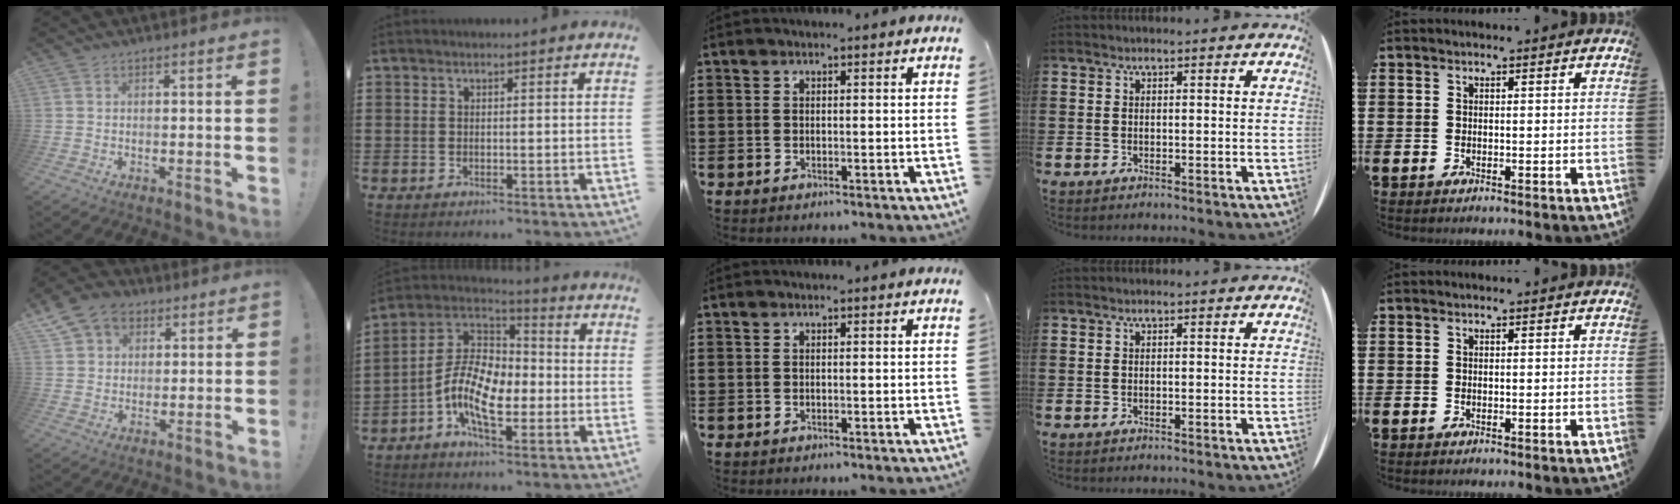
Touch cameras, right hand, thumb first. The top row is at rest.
{"thumb": {"total": 10.1, "force": [5.1, 7.9, 3.7], "torque": [-0.064, -0.019, 0.104]}, "index": {"total": 10.9, "force": [-3.5, 5.4, 8.8], "torque": [-0.211, -0.011, -0.074]}}